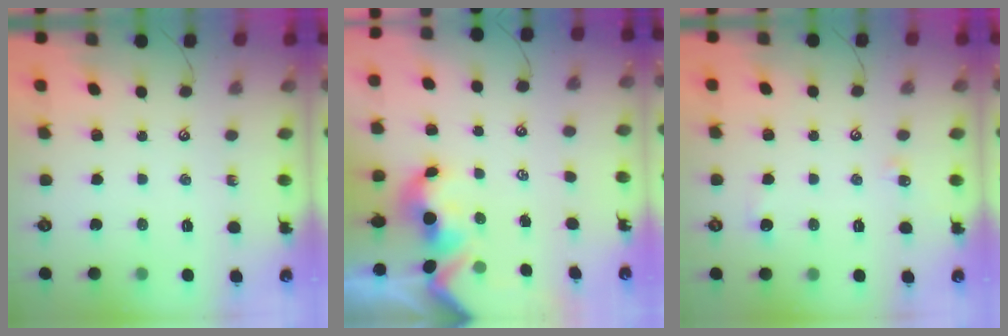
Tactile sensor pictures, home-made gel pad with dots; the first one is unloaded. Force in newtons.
{"total": 2.2, "press": 2.1, "slide": 0.7}
{"total": 3.2, "press": 3.1, "slide": 0.5}